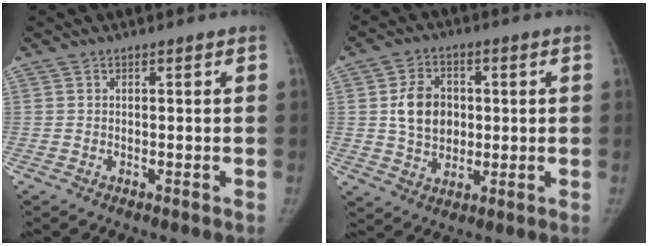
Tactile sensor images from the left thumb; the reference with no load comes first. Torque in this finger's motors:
{"motor_torque": [0.06, 0.10, 0.48, -0.47, 0.02]}